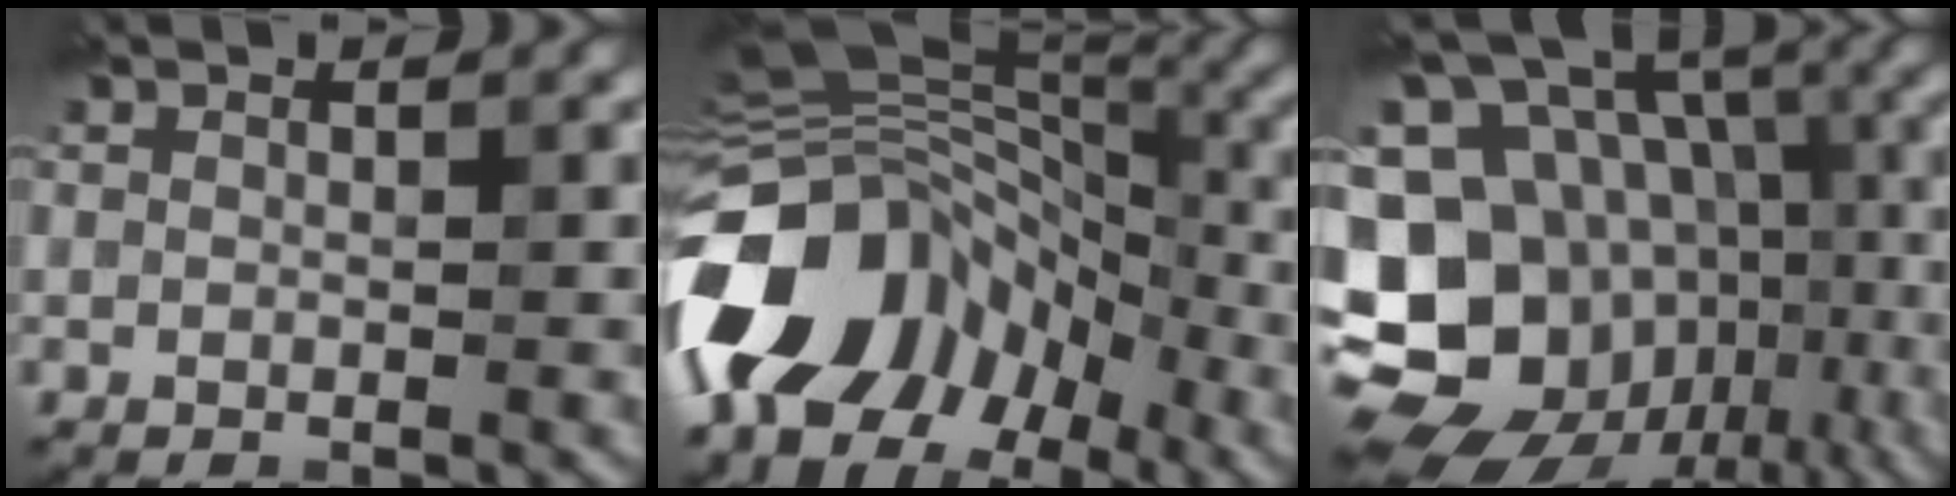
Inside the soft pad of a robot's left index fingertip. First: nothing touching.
{"total": 14.0, "force": [-5.6, 9.9, 8.1], "torque": [-0.148, 0.007, -0.093]}
{"total": 18.6, "force": [-5.5, 15.3, 9.0], "torque": [-0.187, 0.001, -0.065]}